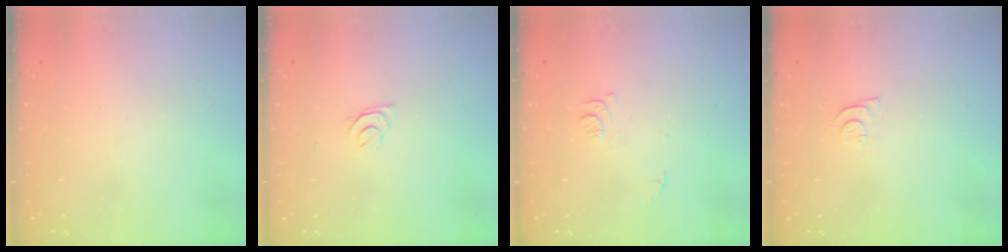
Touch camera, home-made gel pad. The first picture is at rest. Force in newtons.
{"total": 4.7, "press": 4.7, "slide": 0.5}
{"total": 7.0, "press": 7.0, "slide": 0.7}
{"total": 5.2, "press": 5.2, "slide": 0.6}